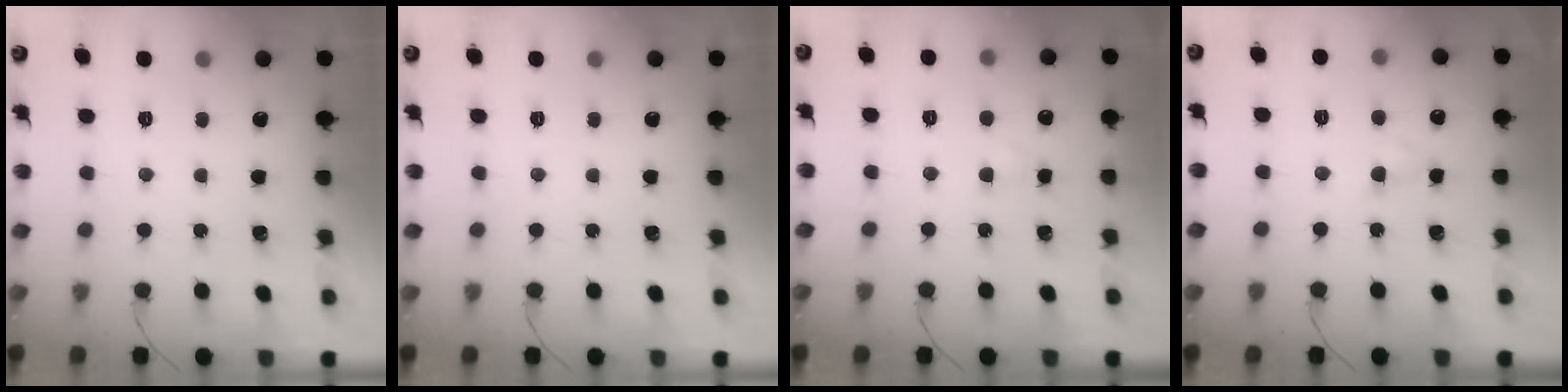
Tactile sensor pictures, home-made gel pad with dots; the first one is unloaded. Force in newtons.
{"total": 0.0}
{"total": 1.6, "press": 1.4, "slide": 0.7}
{"total": 2.2, "press": 2.0, "slide": 0.8}